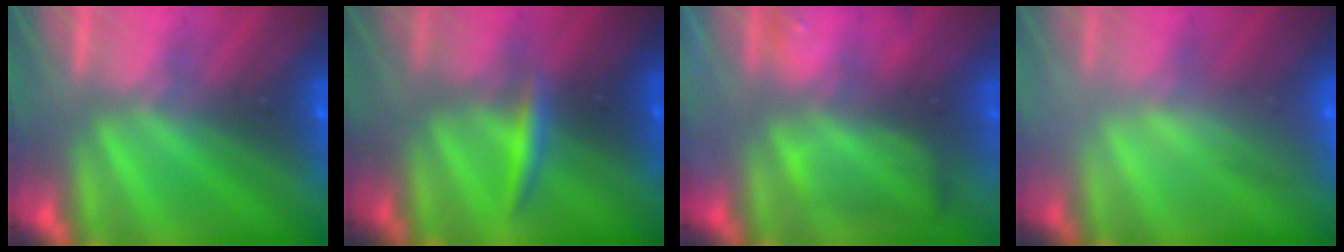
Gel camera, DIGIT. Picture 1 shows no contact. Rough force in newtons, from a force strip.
{"total": 2.4}
{"total": 5.8}
{"total": 2.3}